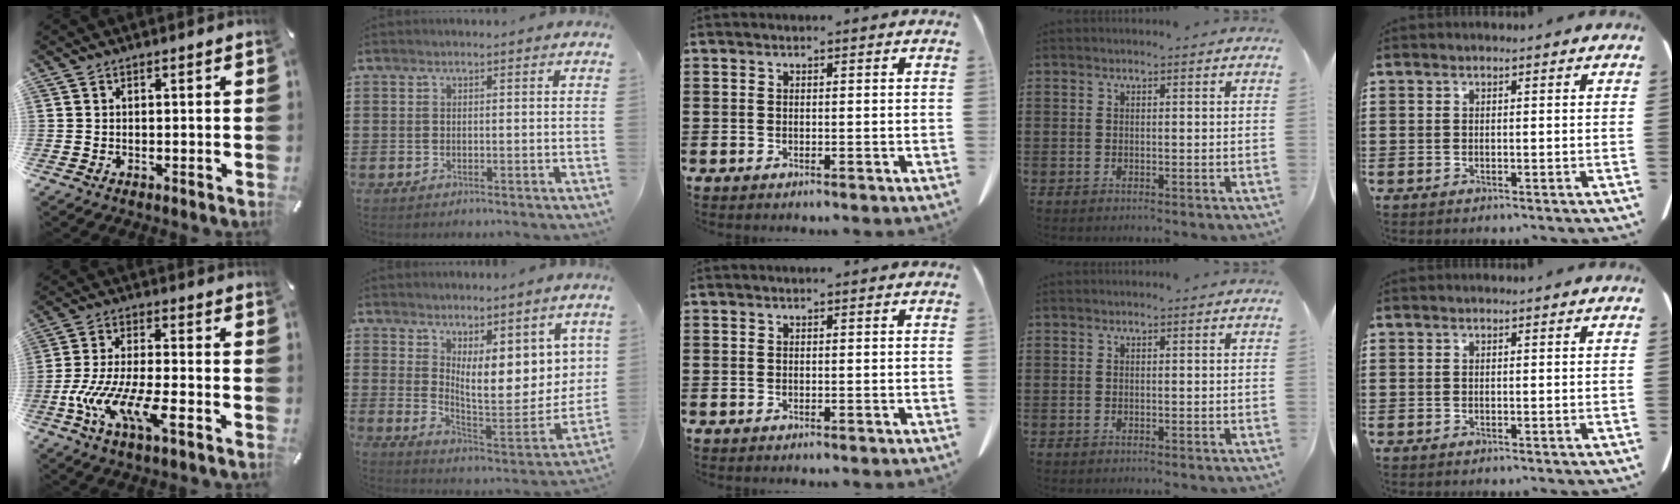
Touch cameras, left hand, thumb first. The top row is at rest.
{"thumb": {"total": 13.6, "force": [-6.4, 4.3, 11.2], "torque": [-0.232, 0.004, -0.112]}, "index": {"total": 7.9, "force": [4.4, 2.7, 6.1], "torque": [-0.108, -0.042, 0.076]}}